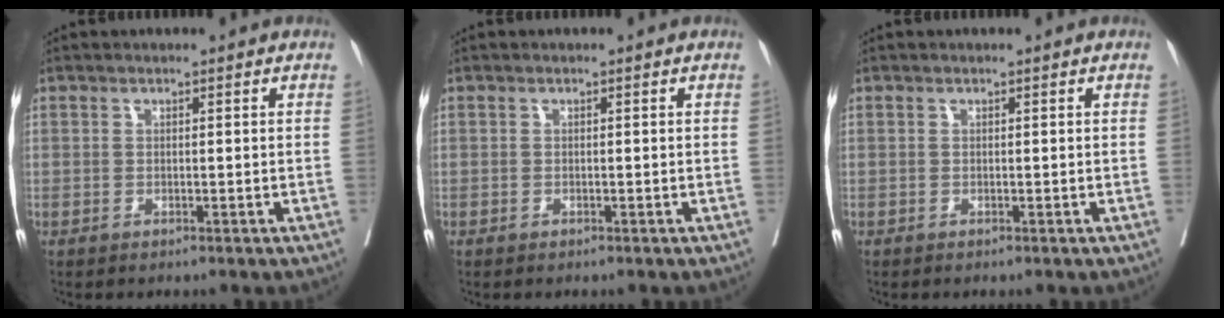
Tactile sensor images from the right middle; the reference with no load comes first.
{"total": 0.0}
{"total": 0.0}